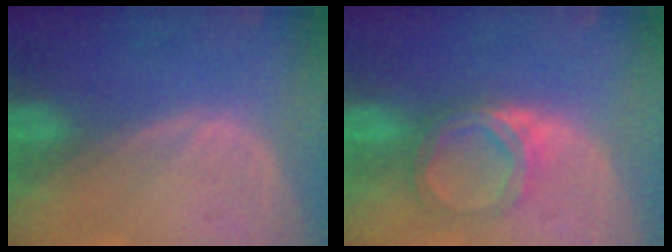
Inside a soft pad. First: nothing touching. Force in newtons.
{"total": 5.4, "press": 4.7, "slide": 2.5}